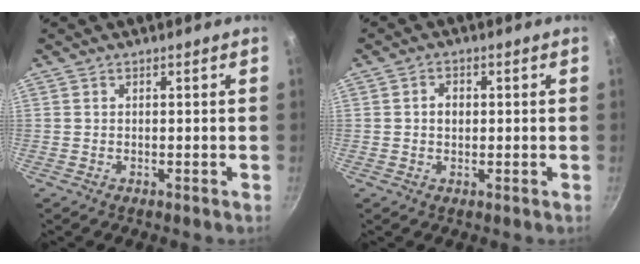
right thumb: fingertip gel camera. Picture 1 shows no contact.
{"total": 2.6, "force": [0.1, 2.0, 1.7], "torque": [-0.017, 0.006, 0.001]}